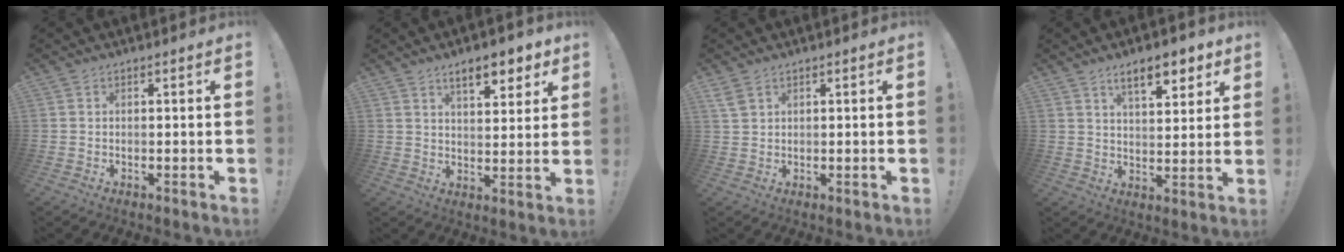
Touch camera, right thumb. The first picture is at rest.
{"total": 8.8, "force": [5.7, 3.0, 6.0], "torque": [-0.076, -0.027, 0.094]}
{"total": 3.0, "force": [1.8, 1.5, 1.8], "torque": [-0.044, 0.001, 0.039]}
{"total": 9.7, "force": [6.0, 3.3, 6.9], "torque": [-0.099, -0.025, 0.102]}